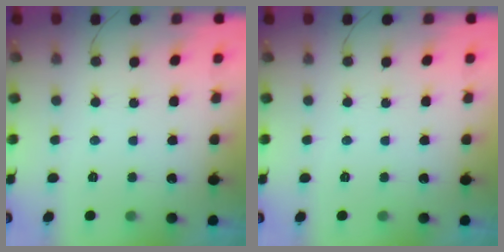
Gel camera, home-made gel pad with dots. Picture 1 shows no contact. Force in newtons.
{"total": 0.0}